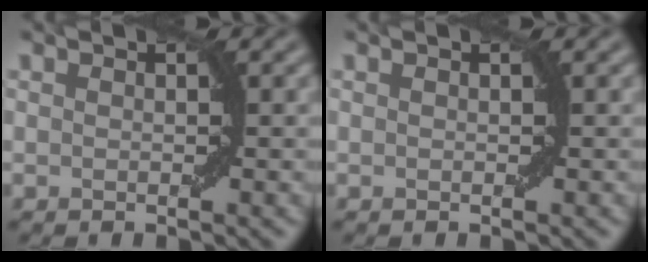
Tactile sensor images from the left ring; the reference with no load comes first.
{"total": 0.0}